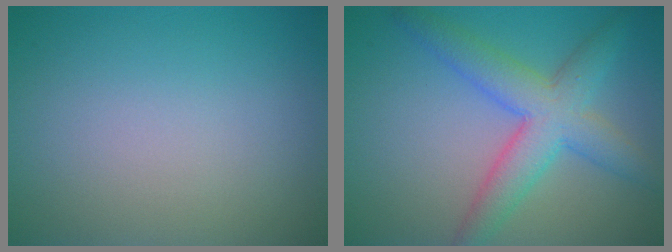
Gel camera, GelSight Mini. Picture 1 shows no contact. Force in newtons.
{"total": 5.8, "press": 5.8, "slide": 0.2}